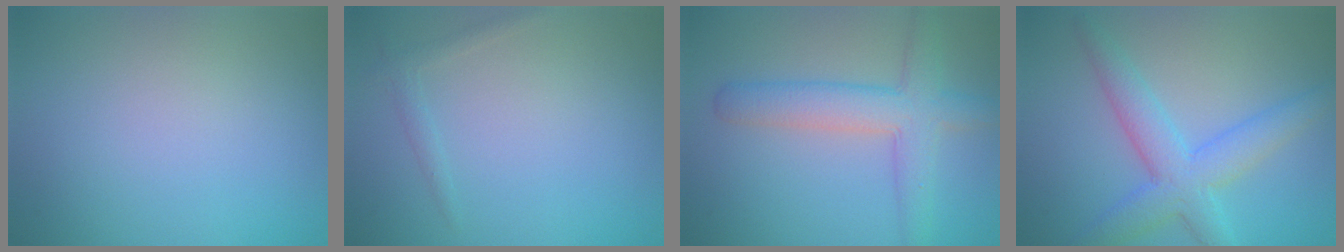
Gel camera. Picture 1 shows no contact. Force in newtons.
{"total": 1.0, "press": 1.0, "slide": 0.1}
{"total": 4.9, "press": 4.9, "slide": 0.2}
{"total": 5.1, "press": 5.1, "slide": 0.1}